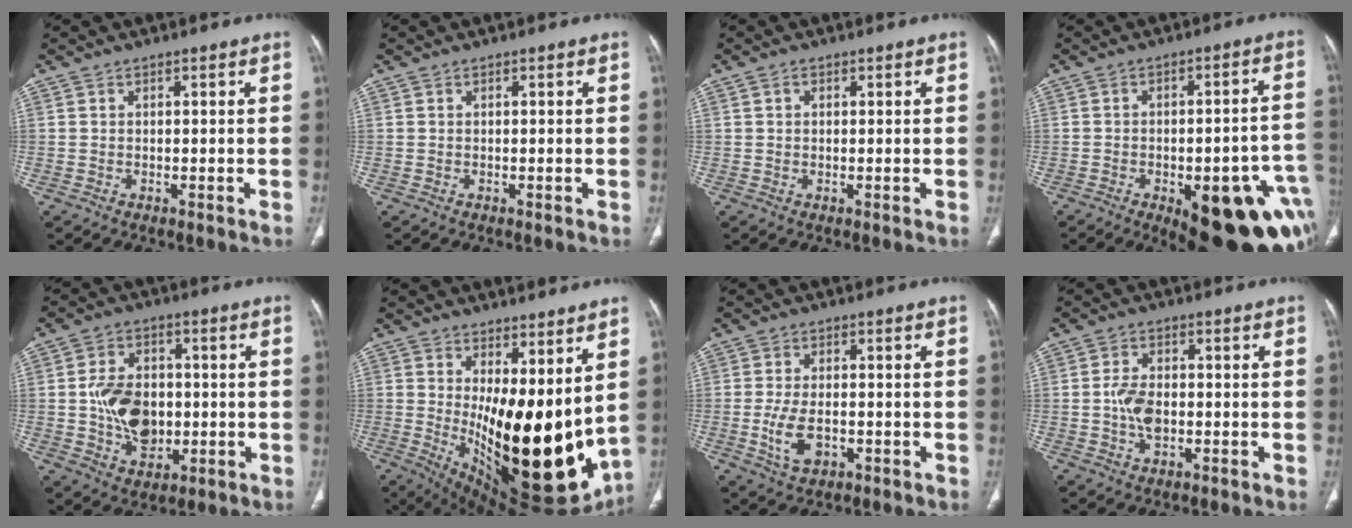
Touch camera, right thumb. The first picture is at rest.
{"total": 0.0}
{"total": 1.1, "force": [0.4, 0.8, 0.6], "torque": [-0.007, 0.002, 0.006]}
{"total": 24.2, "force": [-8.7, 8.9, 20.8], "torque": [-0.192, 0.026, -0.092]}
{"total": 12.0, "force": [-0.8, 8.7, 8.3], "torque": [-0.114, 0.008, -0.009]}
{"total": 23.5, "force": [1.8, 9.9, 21.2], "torque": [-0.297, -0.068, 0.057]}
{"total": 6.4, "force": [-1.6, 3.7, 5.0], "torque": [-0.099, 0.004, -0.023]}
{"total": 5.3, "force": [-0.9, 3.3, 4.1], "torque": [-0.077, 0.008, -0.018]}